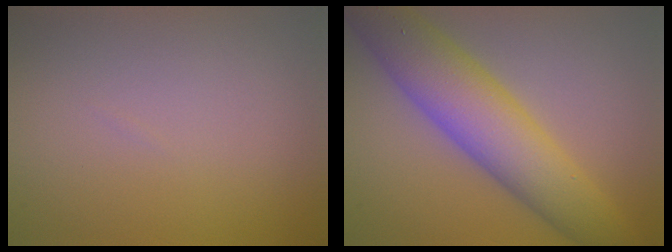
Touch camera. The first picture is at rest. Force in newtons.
{"total": 8.4, "press": 8.4, "slide": 0.3}